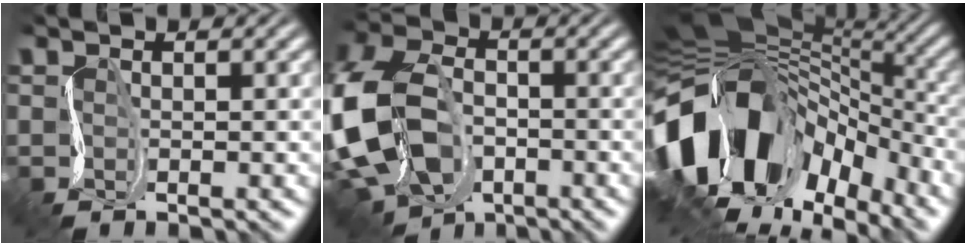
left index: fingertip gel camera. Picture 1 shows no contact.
{"total": 14.1, "force": [-4.9, 9.7, 8.9], "torque": [-0.236, -0.030, -0.085]}
{"total": 16.8, "force": [-4.4, 10.5, 12.4], "torque": [-0.236, -0.021, -0.066]}